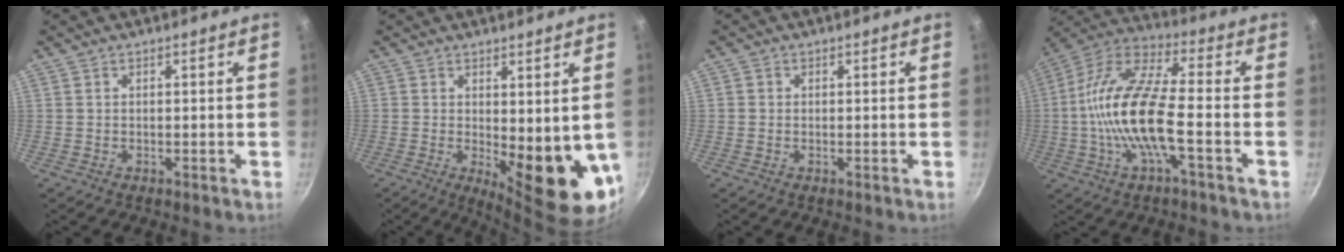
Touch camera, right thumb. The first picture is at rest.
{"total": 11.5, "force": [-0.1, 4.5, 10.6], "torque": [-0.117, -0.022, 0.012]}
{"total": 0.9, "force": [-0.1, 0.9, 0.2], "torque": [-0.001, 0.002, -0.005]}
{"total": 16.9, "force": [-3.1, 5.3, 15.7], "torque": [-0.305, 0.039, -0.076]}